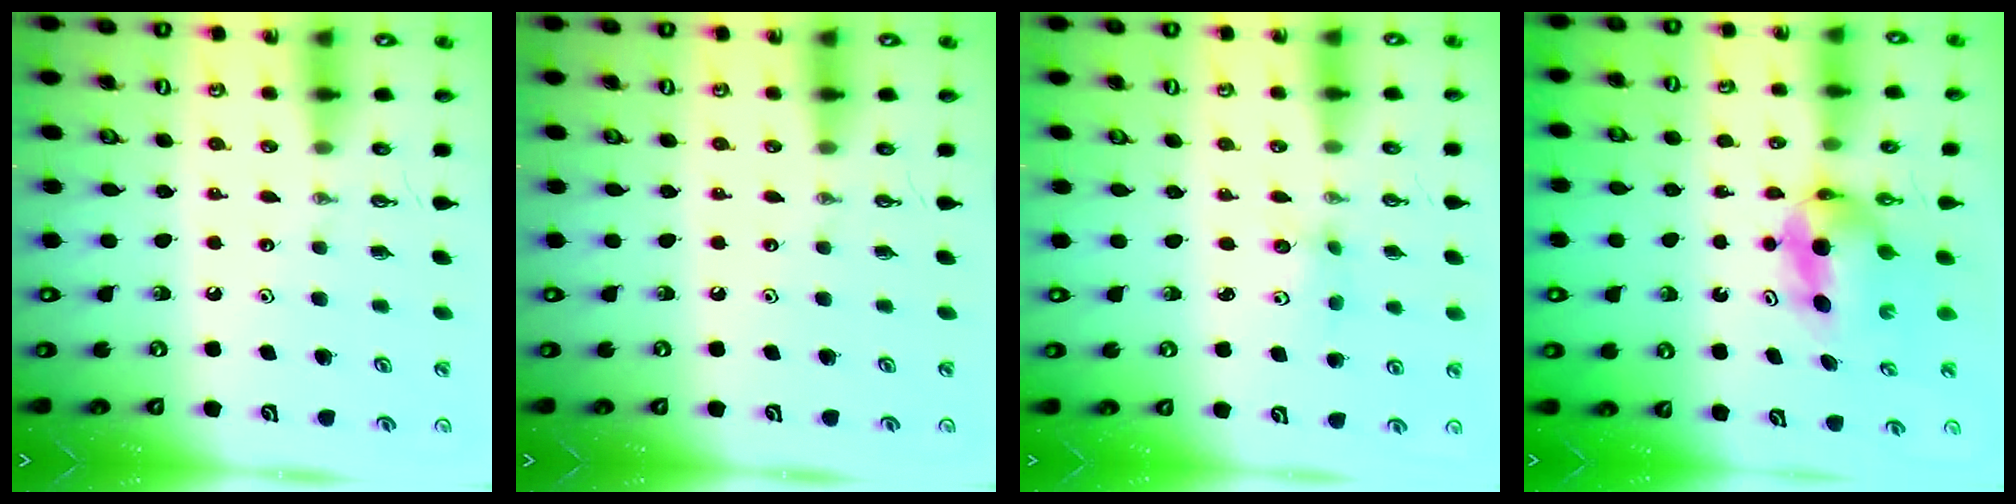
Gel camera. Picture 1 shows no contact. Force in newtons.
{"total": 0.0}
{"total": 6.2, "press": 5.2, "slide": 3.5}
{"total": 5.7, "press": 5.4, "slide": 1.9}